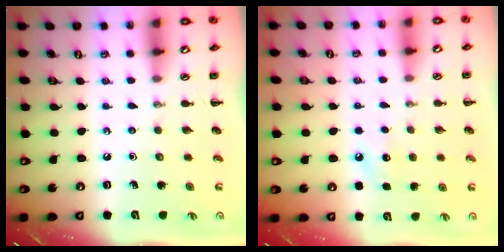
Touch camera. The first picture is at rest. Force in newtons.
{"total": 6.4, "press": 6.2, "slide": 1.5}